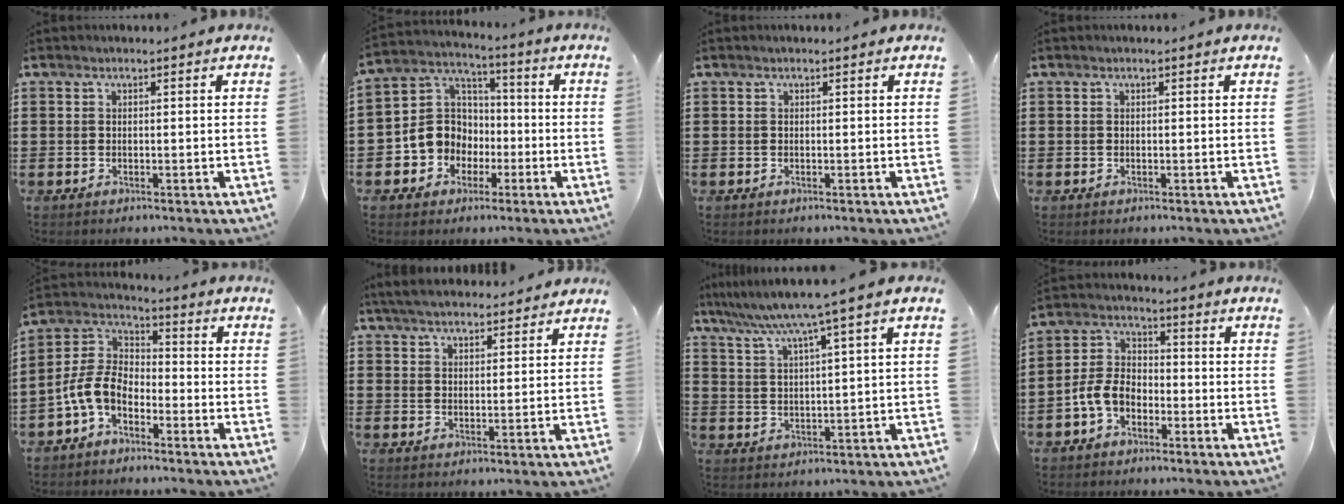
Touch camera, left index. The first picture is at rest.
{"total": 8.2, "force": [-1.9, 7.7, 1.9], "torque": [-0.086, 0.007, -0.039]}
{"total": 0.0}
{"total": 0.0}
{"total": 7.1, "force": [-3.8, 4.1, 4.4], "torque": [-0.130, -0.009, -0.088]}
{"total": 4.7, "force": [4.5, 0.8, 1.4], "torque": [-0.039, -0.008, 0.083]}
{"total": 6.0, "force": [4.6, -0.9, 3.8], "torque": [-0.091, -0.025, 0.072]}
{"total": 5.7, "force": [-3.1, 3.6, 3.2], "torque": [-0.094, 0.004, -0.070]}